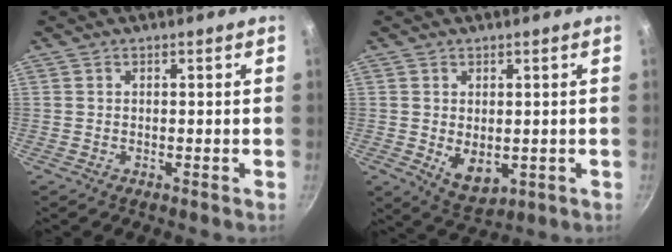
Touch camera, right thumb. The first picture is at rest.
{"total": 6.4, "force": [-0.3, 4.2, 4.8], "torque": [-0.066, -0.017, 0.012]}